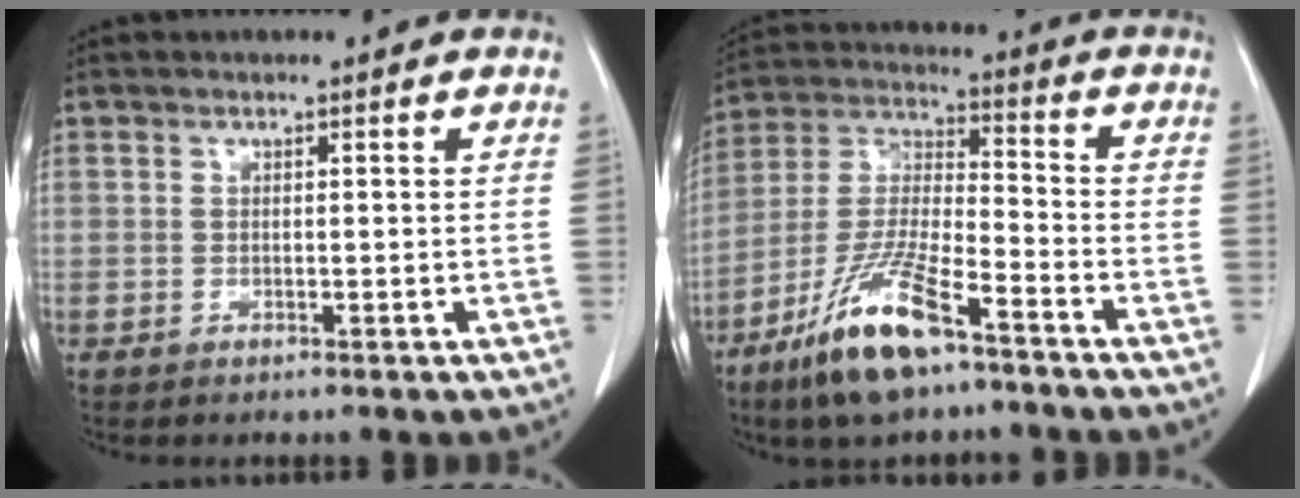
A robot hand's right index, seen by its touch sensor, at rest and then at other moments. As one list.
[{"total": 14.2, "force": [-9.0, 2.9, 10.6], "torque": [-0.223, -0.023, -0.170]}]